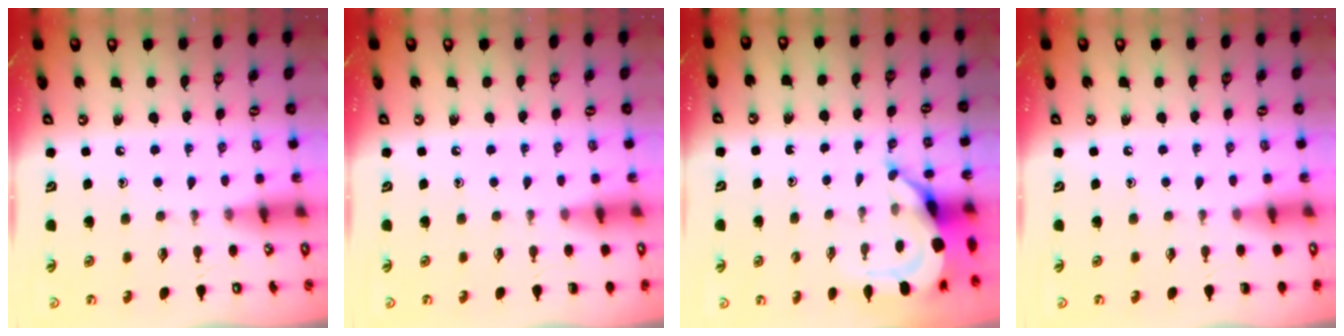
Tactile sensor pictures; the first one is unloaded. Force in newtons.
{"total": 0.0}
{"total": 6.1, "press": 6.0, "slide": 0.5}
{"total": 0.0}